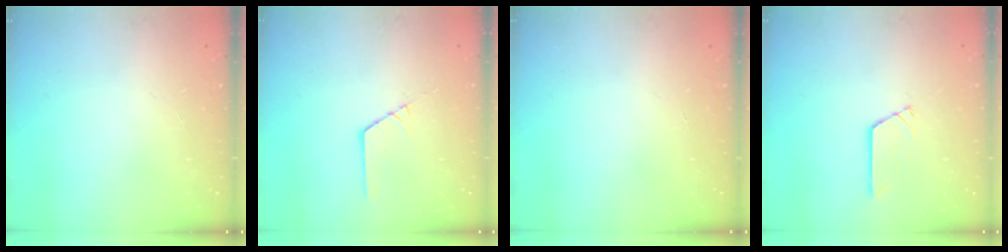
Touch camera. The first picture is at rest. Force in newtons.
{"total": 1.4, "press": 1.4, "slide": 0.2}
{"total": 0.0}
{"total": 2.4, "press": 2.4, "slide": 0.1}